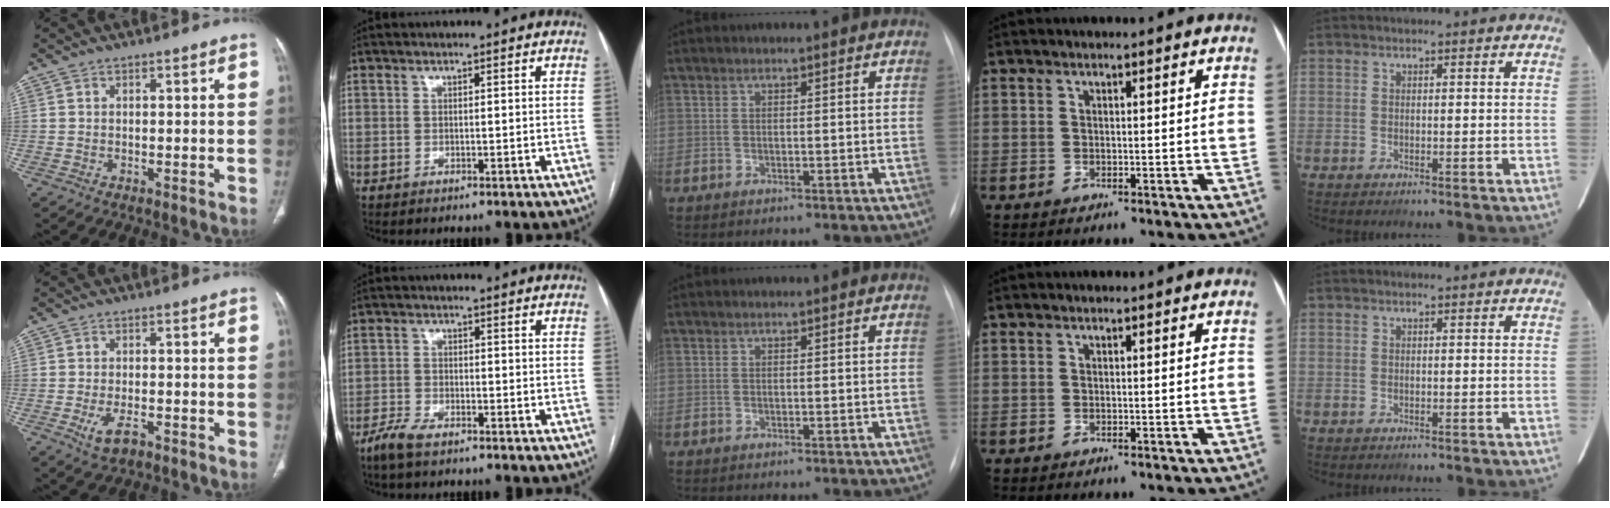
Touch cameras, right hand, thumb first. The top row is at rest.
{"thumb": {"total": 4.3, "force": [-2.2, 1.9, 3.2], "torque": [-0.062, 0.004, -0.035]}, "index": {"total": 4.0, "force": [-3.2, 1.0, 2.3], "torque": [-0.055, -0.005, -0.062]}}